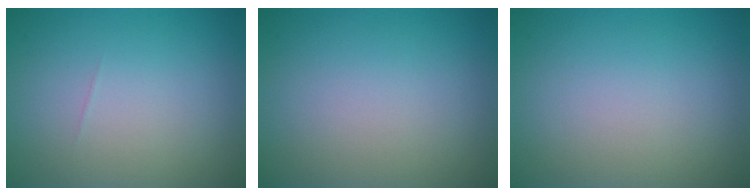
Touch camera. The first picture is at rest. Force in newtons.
{"total": 0.0}
{"total": 0.0}